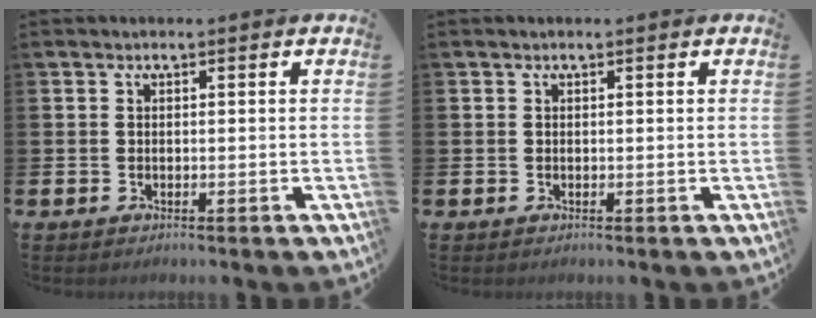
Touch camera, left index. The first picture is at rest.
{"total": 0.0}